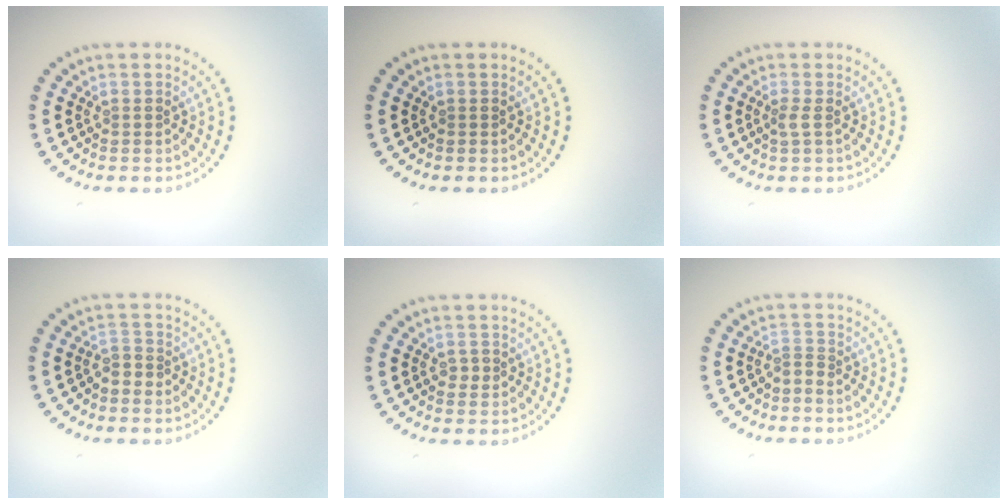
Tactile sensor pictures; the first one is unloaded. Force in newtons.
{"total": 0.0}
{"total": 0.9, "press": 0.7, "slide": 0.6}
{"total": 1.4, "press": 1.2, "slide": 0.8}
{"total": 1.1, "press": 1.0, "slide": 0.2}
{"total": 0.9, "press": 0.3, "slide": 0.8}